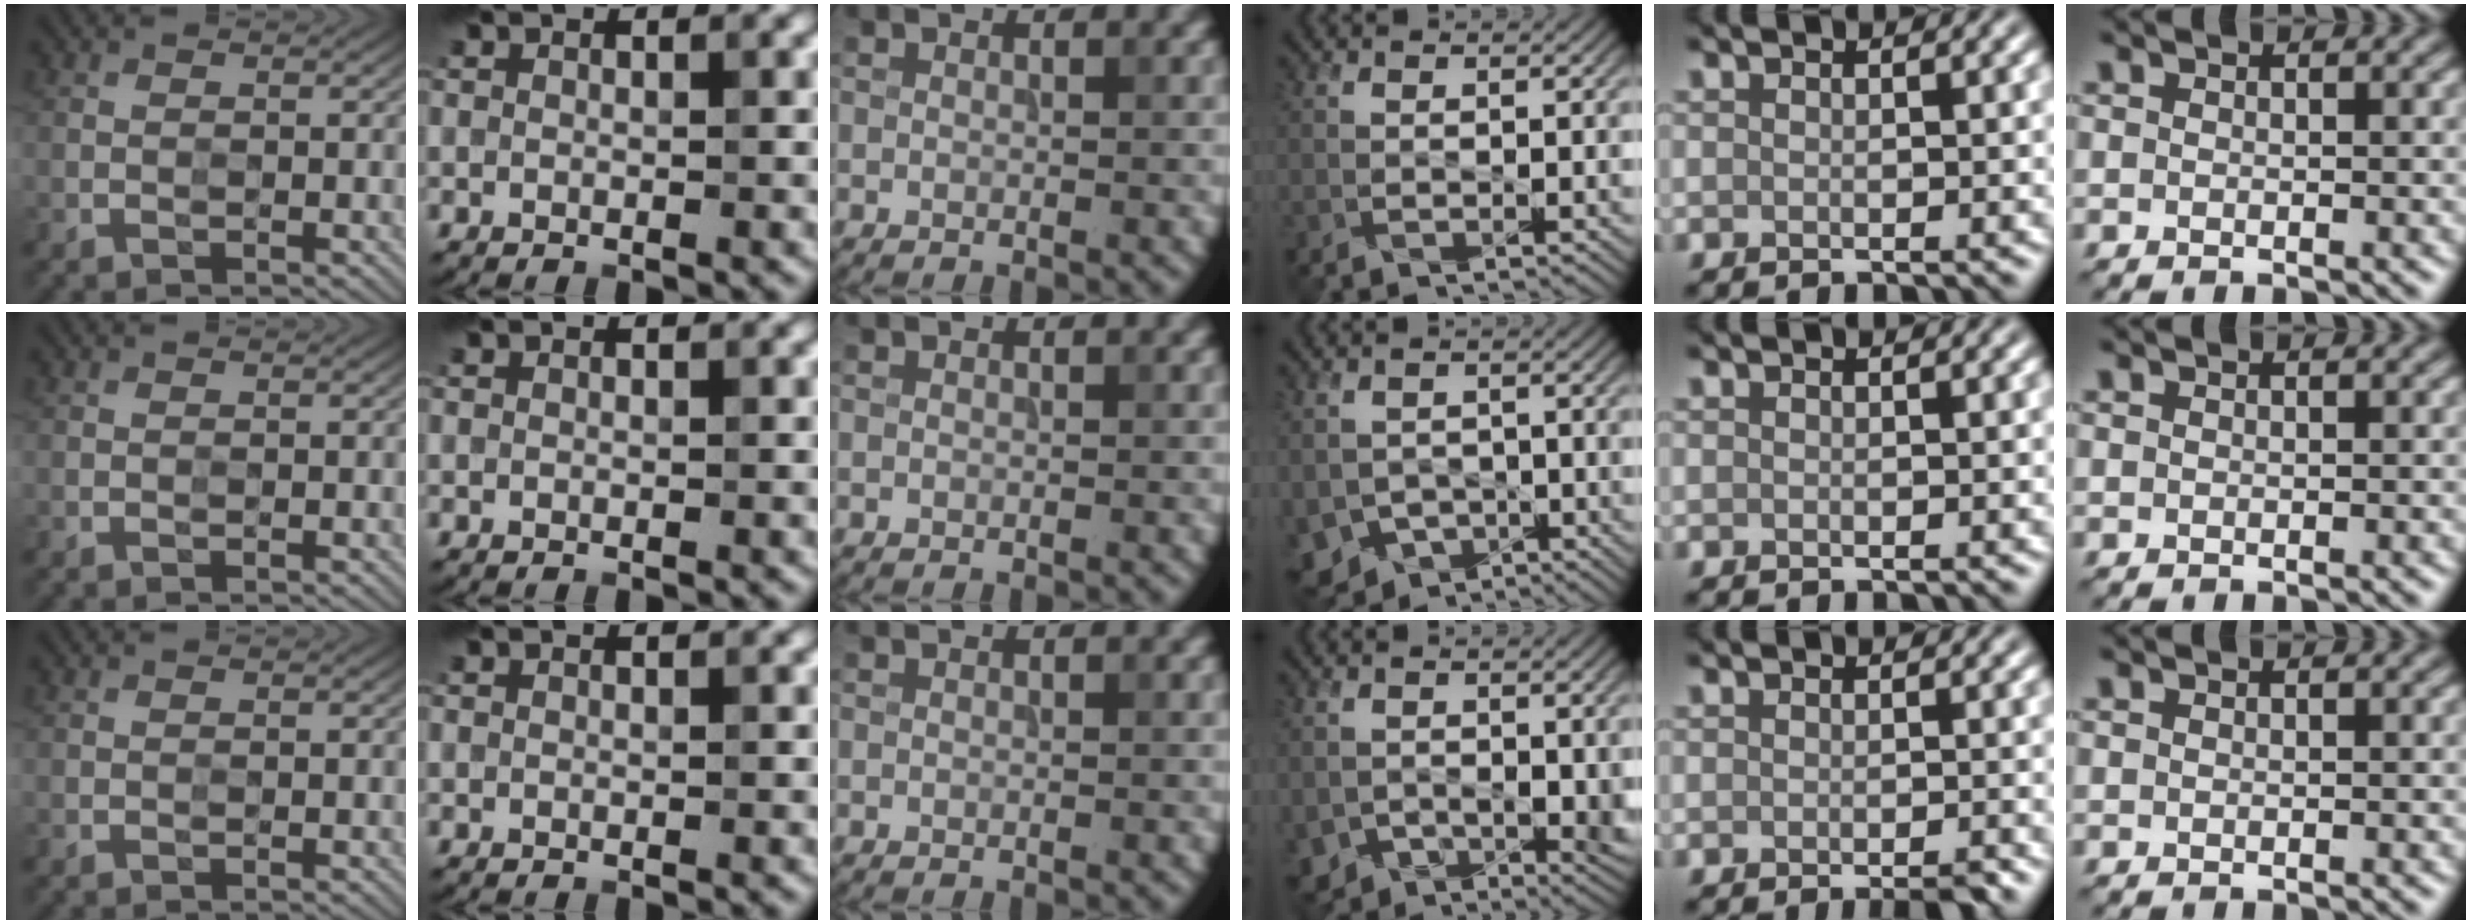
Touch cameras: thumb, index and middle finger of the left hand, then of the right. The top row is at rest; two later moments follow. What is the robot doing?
{"motion": "press", "object": "stopwatch"}